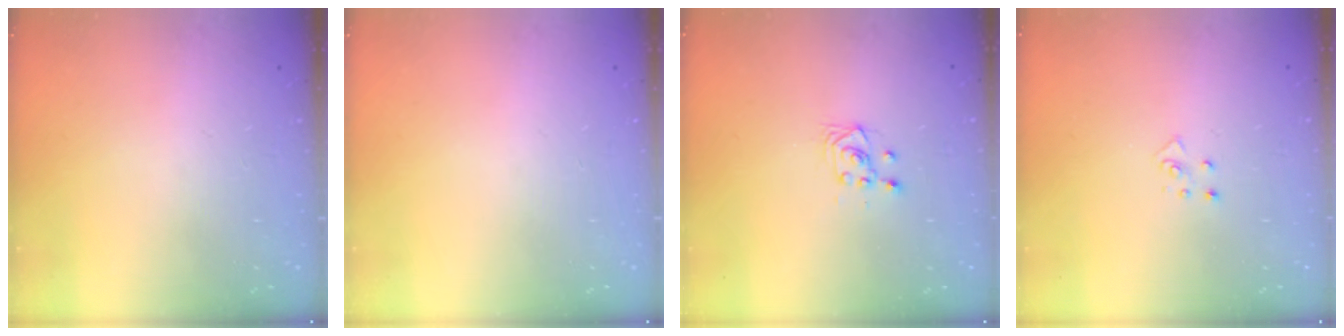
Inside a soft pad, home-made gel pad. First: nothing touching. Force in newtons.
{"total": 0.0}
{"total": 4.2, "press": 3.9, "slide": 1.7}
{"total": 4.1, "press": 4.1, "slide": 0.4}